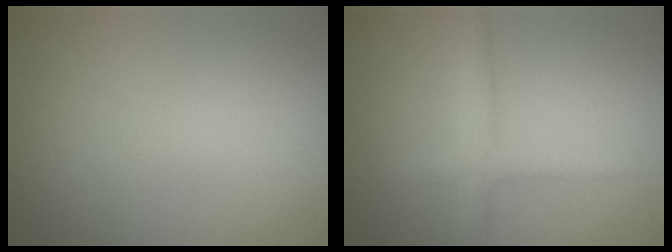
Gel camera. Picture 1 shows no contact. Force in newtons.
{"total": 2.2, "press": 2.2, "slide": 0.0}